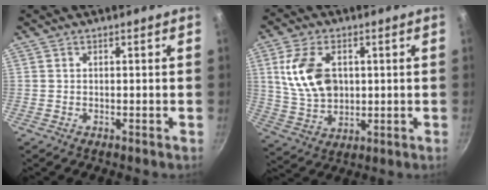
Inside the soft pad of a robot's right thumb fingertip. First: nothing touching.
{"total": 13.1, "force": [2.6, 8.6, 9.5], "torque": [-0.165, -0.014, 0.056]}